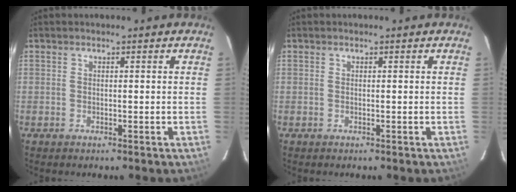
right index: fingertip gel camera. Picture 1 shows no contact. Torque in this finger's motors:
{"motor_torque": [0.14, 0.09, -0.01, 0.01]}